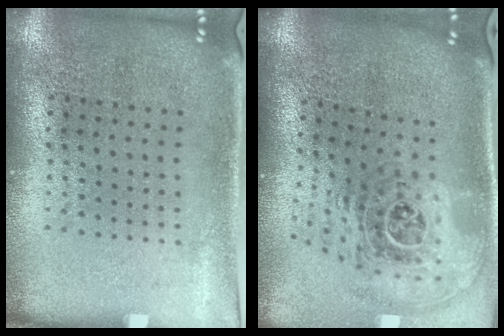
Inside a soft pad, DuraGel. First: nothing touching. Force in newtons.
{"total": 2.0, "press": 1.5, "slide": 1.3}